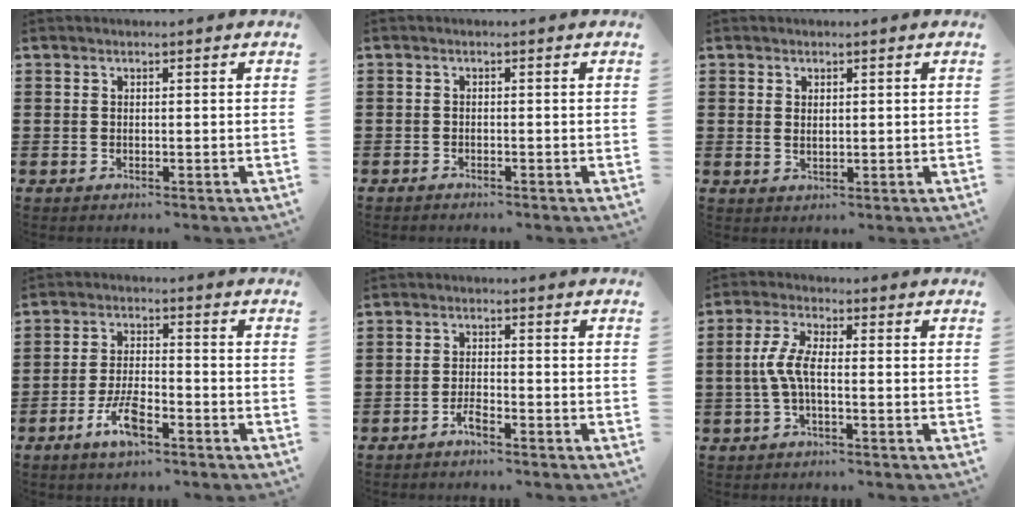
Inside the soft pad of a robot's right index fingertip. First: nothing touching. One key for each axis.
{"total": 0.7, "fx": -0.7, "fy": 0.1, "fz": 0.0, "tx": -0.001, "ty": 0.001, "tz": -0.016}
{"total": 1.2, "fx": 0.9, "fy": 0.6, "fz": 0.5, "tx": -0.011, "ty": 0.004, "tz": 0.017}
{"total": 6.3, "fx": -3.4, "fy": 2.2, "fz": 4.8, "tx": -0.105, "ty": 0.002, "tz": -0.066}
{"total": 2.3, "fx": -1.8, "fy": 0.5, "fz": 1.3, "tx": -0.033, "ty": 0.000, "tz": -0.037}
{"total": 5.1, "fx": -0.8, "fy": 1.7, "fz": 4.7, "tx": -0.120, "ty": -0.006, "tz": -0.027}